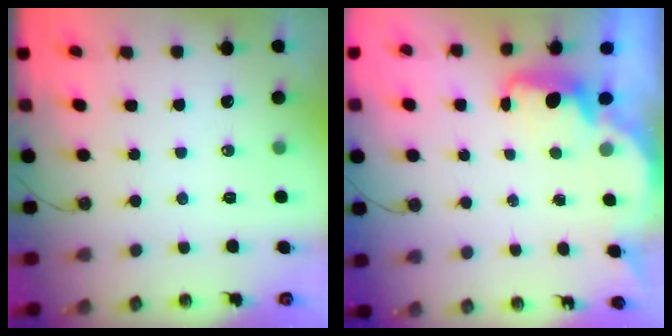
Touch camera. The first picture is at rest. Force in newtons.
{"total": 2.3, "press": 2.2, "slide": 0.6}